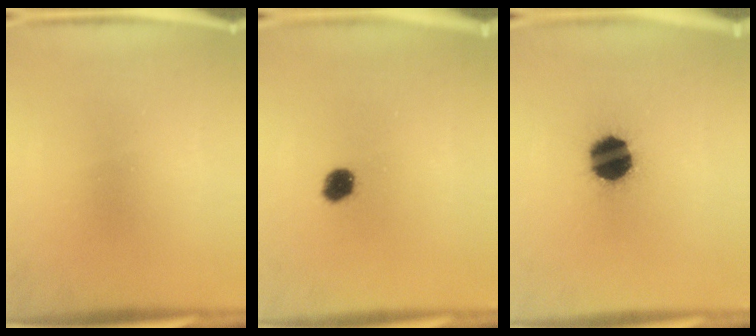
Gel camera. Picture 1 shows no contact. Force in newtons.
{"total": 4.0}
{"total": 14.4}